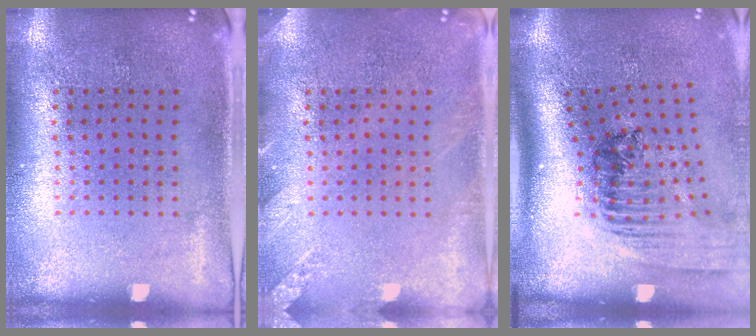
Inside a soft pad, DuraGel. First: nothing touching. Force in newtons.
{"total": 1.9, "press": 1.8, "slide": 0.2}
{"total": 2.2, "press": 1.6, "slide": 1.6}